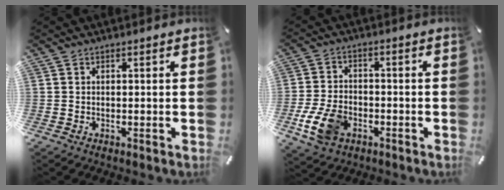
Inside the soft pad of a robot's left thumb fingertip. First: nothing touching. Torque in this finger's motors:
{"motor_torque": [1.15, 2.07, 0.53, 0.08, 0.13]}